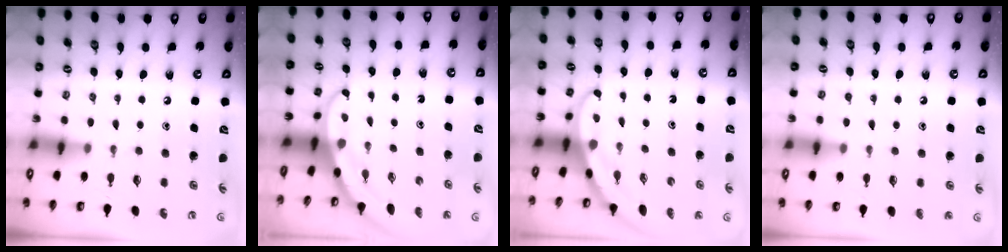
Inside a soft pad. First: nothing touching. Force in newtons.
{"total": 3.1, "press": 3.1, "slide": 0.1}
{"total": 3.4, "press": 3.4, "slide": 0.1}
{"total": 3.7, "press": 3.6, "slide": 0.4}